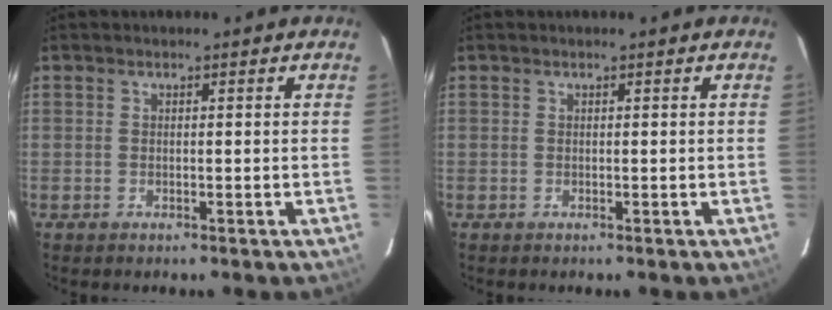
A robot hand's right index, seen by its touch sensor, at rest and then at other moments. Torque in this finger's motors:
{"motor_torque": [0.10, 0.06, 0.05, 0.01]}